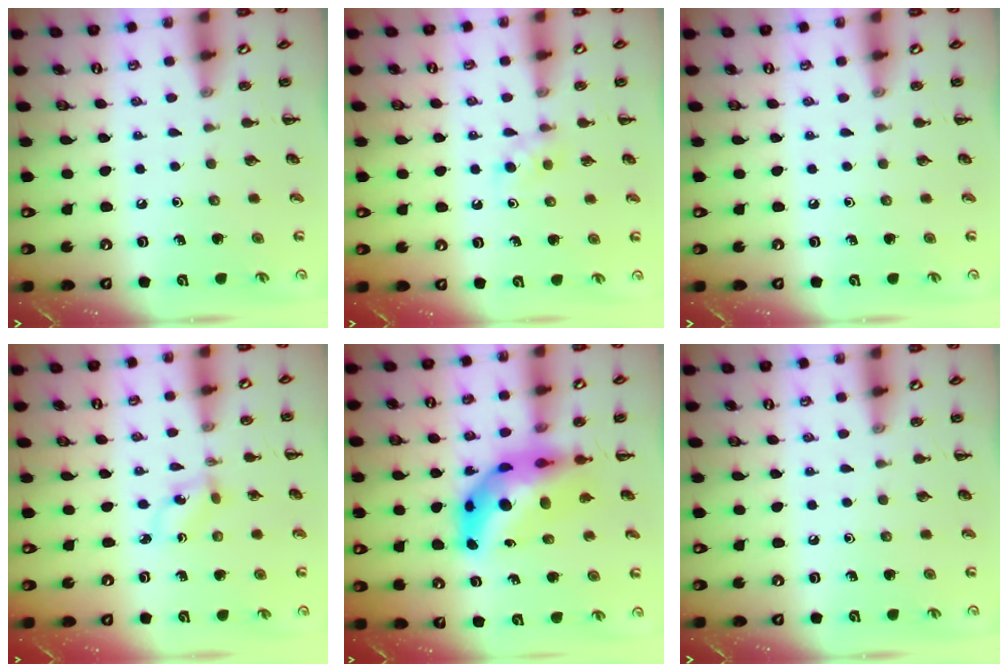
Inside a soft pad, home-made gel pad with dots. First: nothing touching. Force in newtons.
{"total": 3.0, "press": 2.7, "slide": 1.2}
{"total": 0.0}
{"total": 1.0, "press": 0.9, "slide": 0.5}
{"total": 11.2, "press": 10.5, "slide": 3.8}
{"total": 0.0}